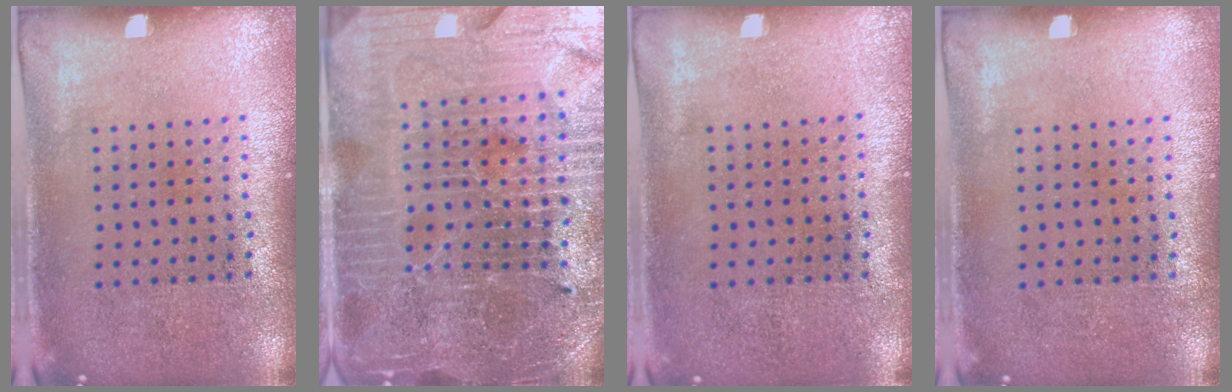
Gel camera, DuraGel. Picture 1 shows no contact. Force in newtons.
{"total": 5.2, "press": 4.8, "slide": 1.8}
{"total": 0.0}
{"total": 0.0}